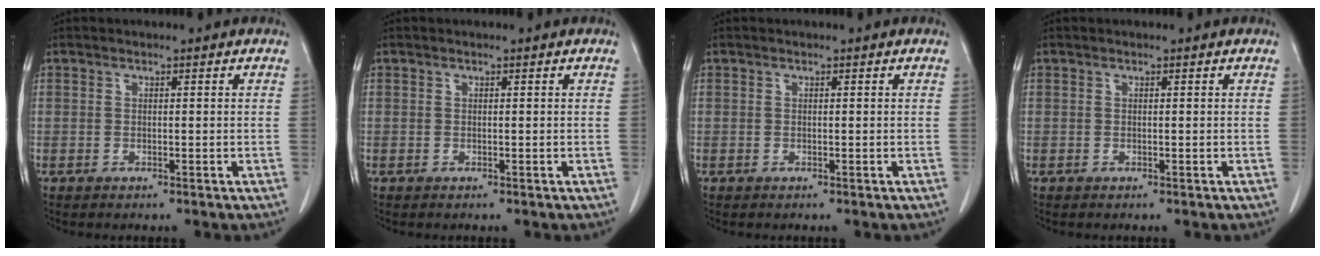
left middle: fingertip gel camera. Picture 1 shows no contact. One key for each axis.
{"total": 0.0}
{"total": 0.0}
{"total": 0.0}